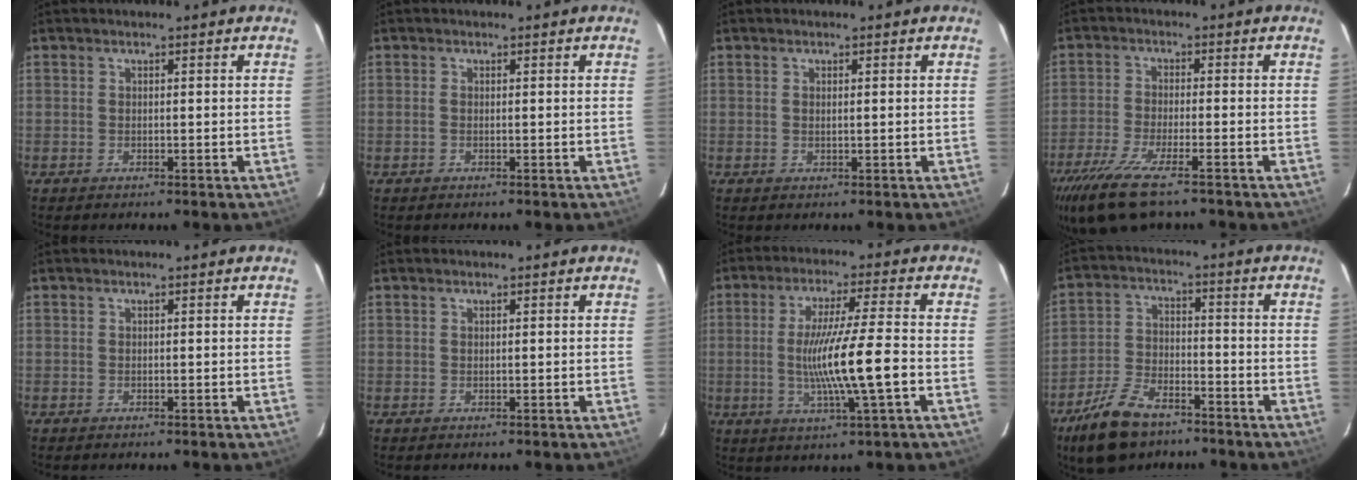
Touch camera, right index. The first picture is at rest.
{"total": 0.7, "force": [-0.1, 0.1, 0.7], "torque": [-0.016, 0.001, -0.004]}
{"total": 0.8, "force": [0.2, 0.0, 0.7], "torque": [-0.016, 0.000, 0.004]}
{"total": 12.2, "force": [-8.9, 2.4, 7.9], "torque": [-0.182, -0.047, -0.165]}
{"total": 0.0}
{"total": 0.0}
{"total": 12.1, "force": [-2.3, -0.7, 11.8], "torque": [-0.210, -0.018, -0.035]}
{"total": 12.4, "force": [-8.9, 5.8, 6.4], "torque": [-0.152, -0.006, -0.161]}